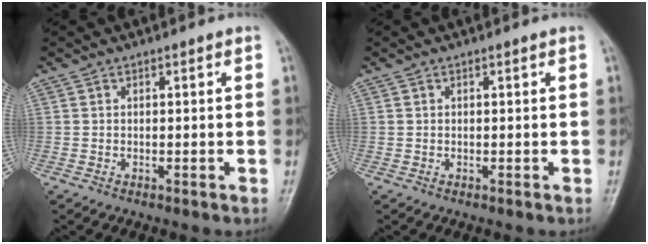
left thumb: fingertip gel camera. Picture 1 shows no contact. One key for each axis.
{"total": 0.0}